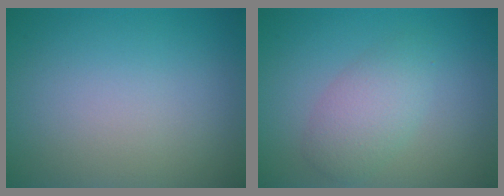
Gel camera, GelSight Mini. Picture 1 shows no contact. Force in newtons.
{"total": 3.1, "press": 3.1, "slide": 0.1}